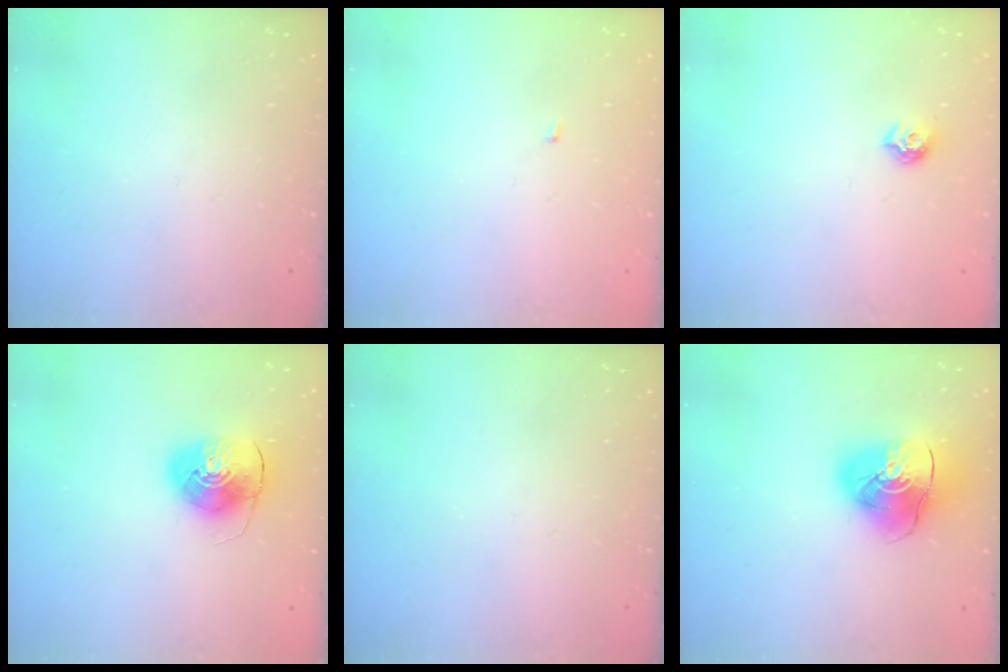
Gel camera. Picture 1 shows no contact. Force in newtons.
{"total": 1.4, "press": 1.3, "slide": 0.1}
{"total": 6.9, "press": 6.8, "slide": 0.7}
{"total": 9.2, "press": 9.0, "slide": 1.5}
{"total": 0.0}
{"total": 13.5, "press": 13.4, "slide": 1.9}